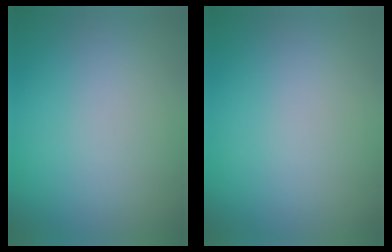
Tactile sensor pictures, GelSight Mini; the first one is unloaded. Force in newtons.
{"total": 0.0}